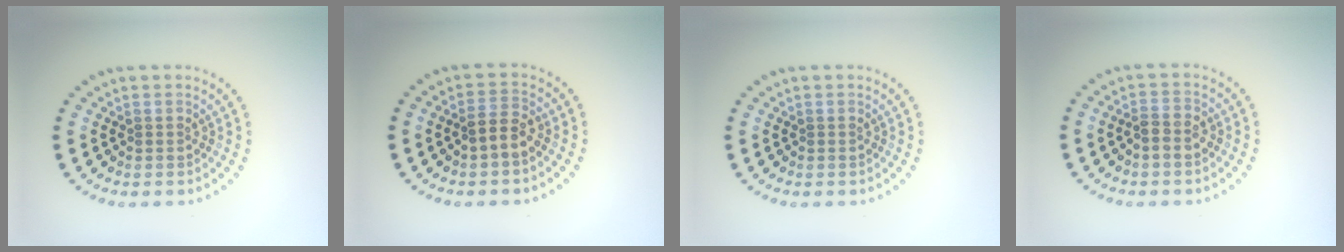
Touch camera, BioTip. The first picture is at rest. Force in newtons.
{"total": 2.0, "press": 1.8, "slide": 0.7}
{"total": 0.0}
{"total": 1.7, "press": 1.5, "slide": 0.7}